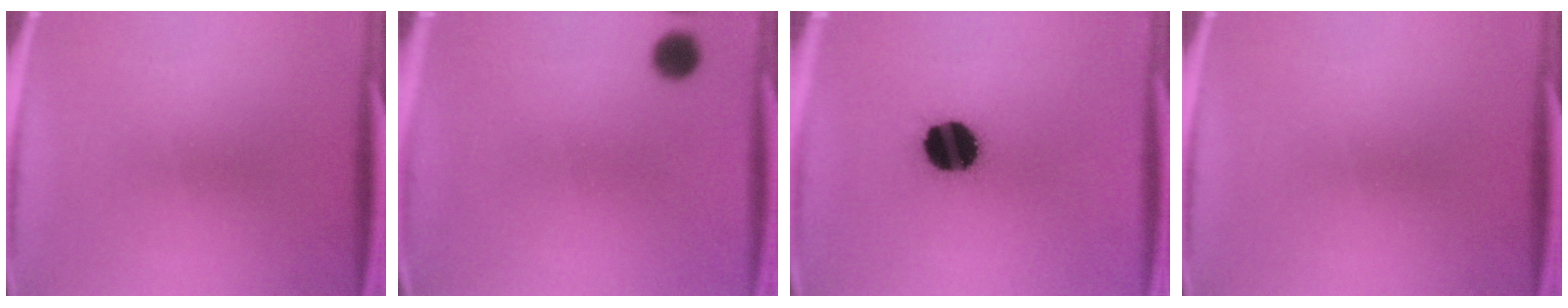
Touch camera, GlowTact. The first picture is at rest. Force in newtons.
{"total": 5.0}
{"total": 14.7}
{"total": 0.0}